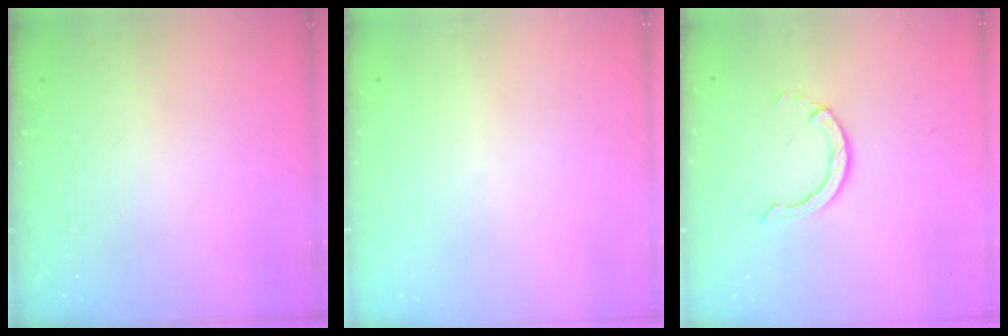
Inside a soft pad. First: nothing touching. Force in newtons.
{"total": 0.0}
{"total": 2.8, "press": 2.8, "slide": 0.2}